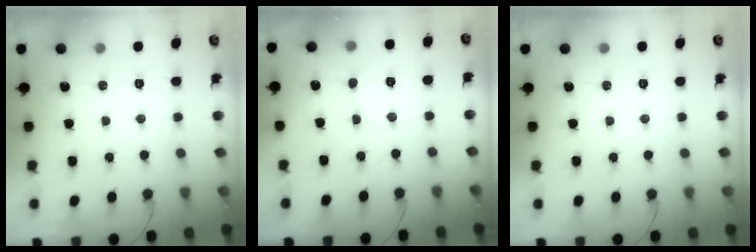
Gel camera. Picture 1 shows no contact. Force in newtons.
{"total": 1.9, "press": 1.9, "slide": 0.2}
{"total": 0.0}